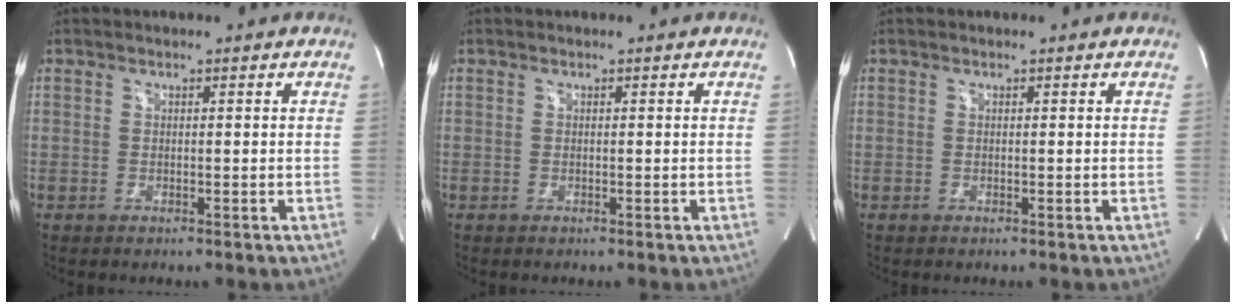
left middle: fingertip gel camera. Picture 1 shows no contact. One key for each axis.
{"total": 0.0}
{"total": 0.0}